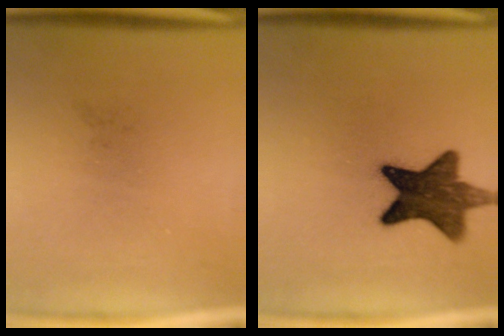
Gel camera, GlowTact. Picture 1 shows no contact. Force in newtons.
{"total": 11.5}